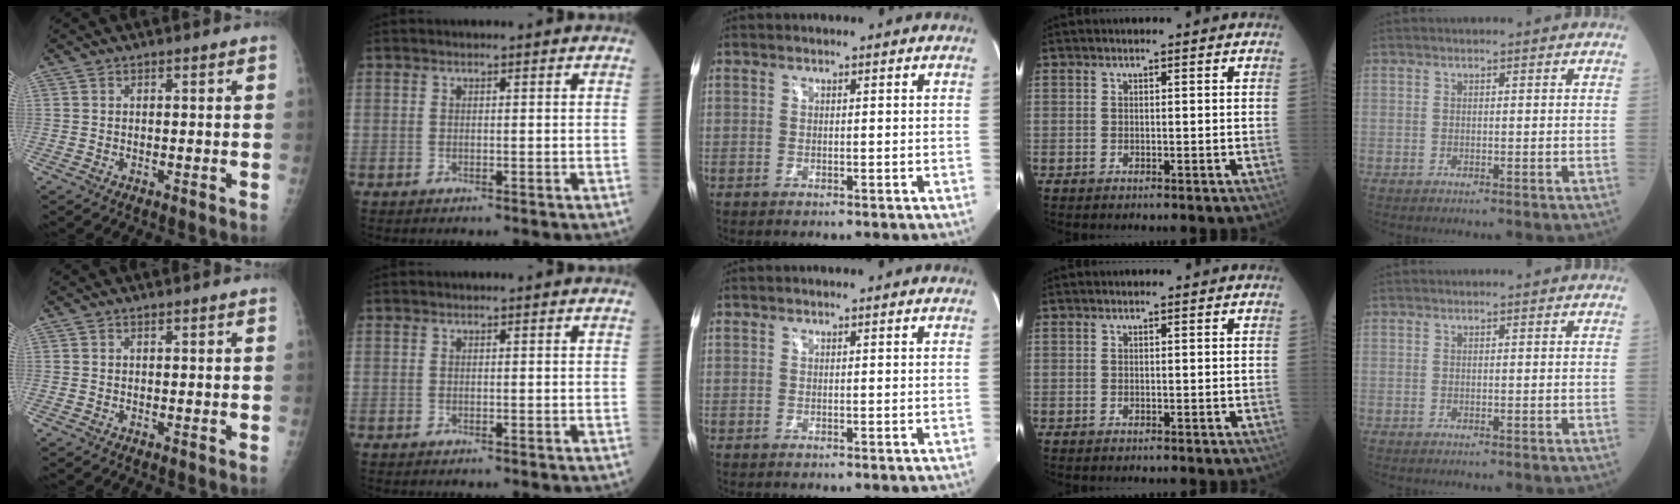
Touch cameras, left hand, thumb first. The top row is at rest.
{}